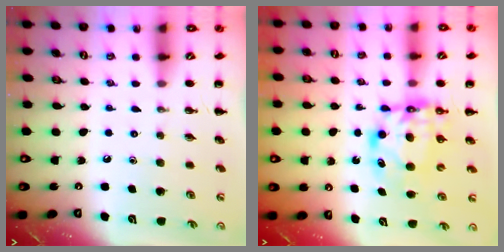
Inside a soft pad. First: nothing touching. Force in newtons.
{"total": 6.7, "press": 6.6, "slide": 1.0}